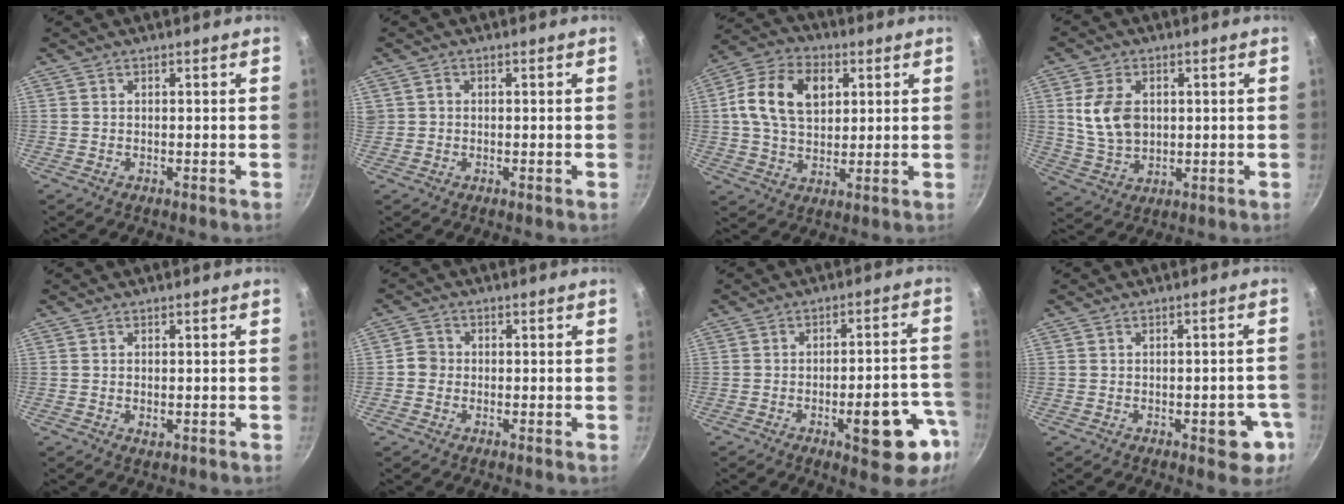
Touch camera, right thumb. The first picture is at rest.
{"total": 1.2, "force": [0.0, 1.1, 0.4], "torque": [-0.001, 0.007, 0.000]}
{"total": 14.2, "force": [3.4, 9.7, 9.8], "torque": [-0.158, 0.007, 0.049]}
{"total": 9.7, "force": [1.6, 6.7, 6.8], "torque": [-0.116, -0.012, 0.036]}
{"total": 1.5, "force": [-0.2, 0.9, 1.2], "torque": [-0.018, -0.001, -0.002]}
{"total": 2.8, "force": [-0.6, 2.6, 0.8], "torque": [0.001, 0.010, -0.018]}
{"total": 14.1, "force": [-6.1, 5.1, 11.6], "torque": [-0.106, 0.035, -0.076]}
{"total": 6.2, "force": [-2.4, 3.1, 4.8], "torque": [-0.028, 0.015, -0.026]}